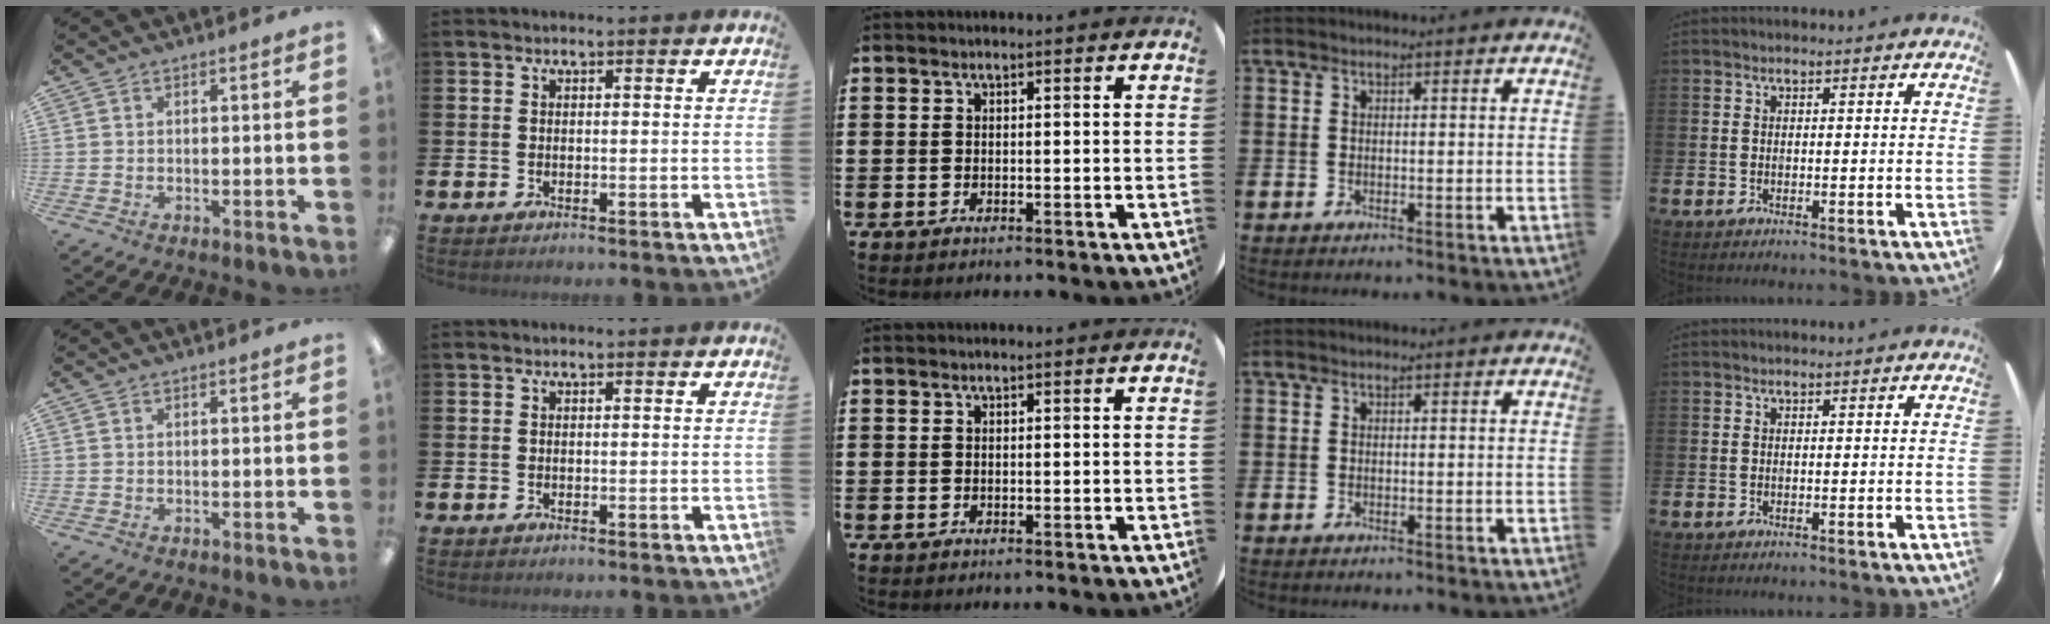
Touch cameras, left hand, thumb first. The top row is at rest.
{}